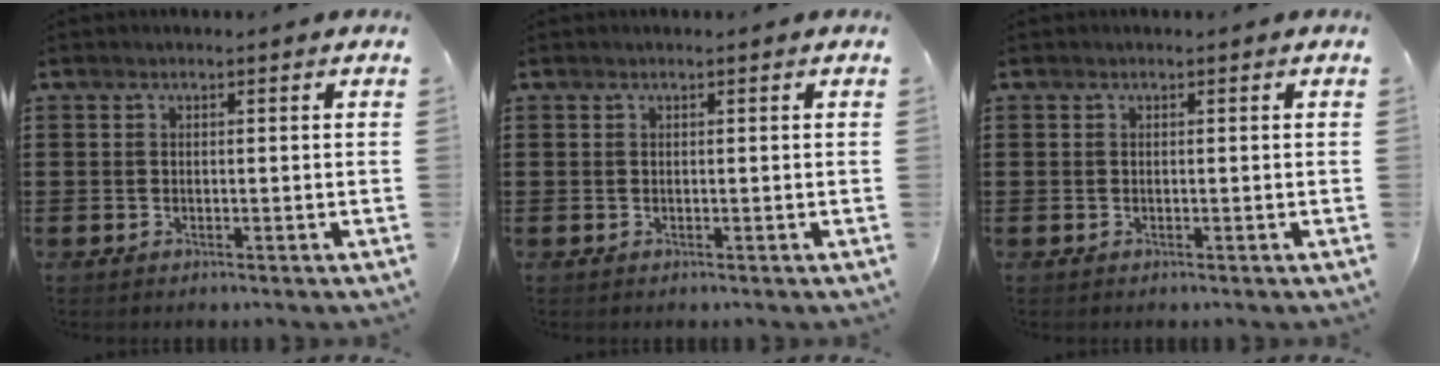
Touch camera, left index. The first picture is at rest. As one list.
[{"total": 0.0}, {"total": 0.0}]